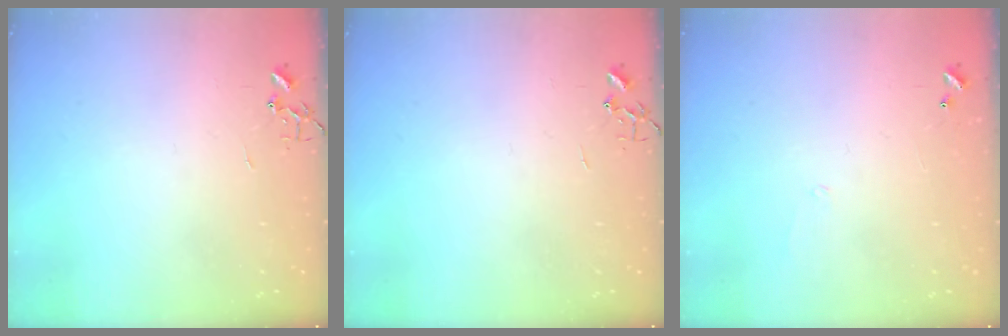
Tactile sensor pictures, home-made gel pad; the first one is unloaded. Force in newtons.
{"total": 0.0}
{"total": 5.6, "press": 5.6, "slide": 0.4}